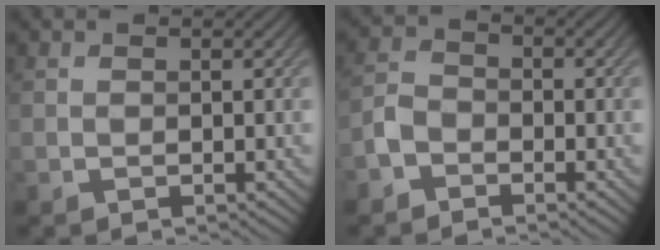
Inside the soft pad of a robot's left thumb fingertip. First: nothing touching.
{"total": 3.2, "force": [-2.2, 2.0, 1.2], "torque": [-0.027, 0.003, -0.058]}